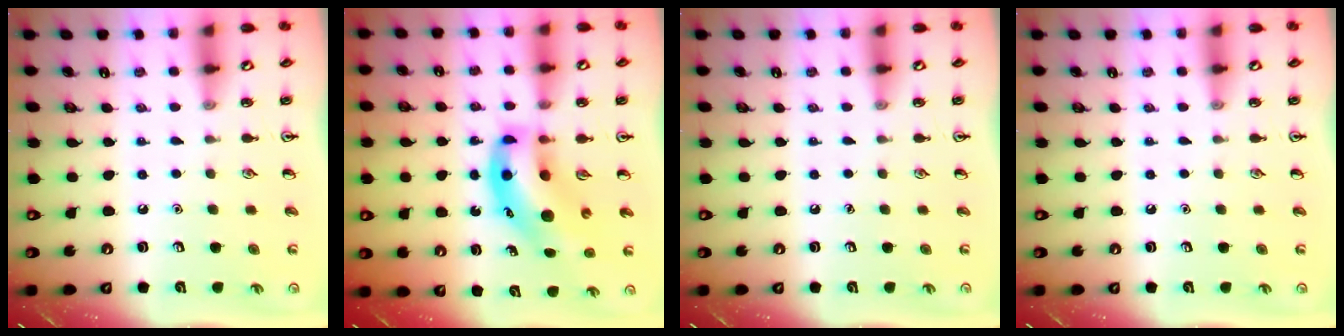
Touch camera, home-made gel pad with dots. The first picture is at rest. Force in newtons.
{"total": 12.9, "press": 12.5, "slide": 3.5}
{"total": 0.0}
{"total": 0.0}